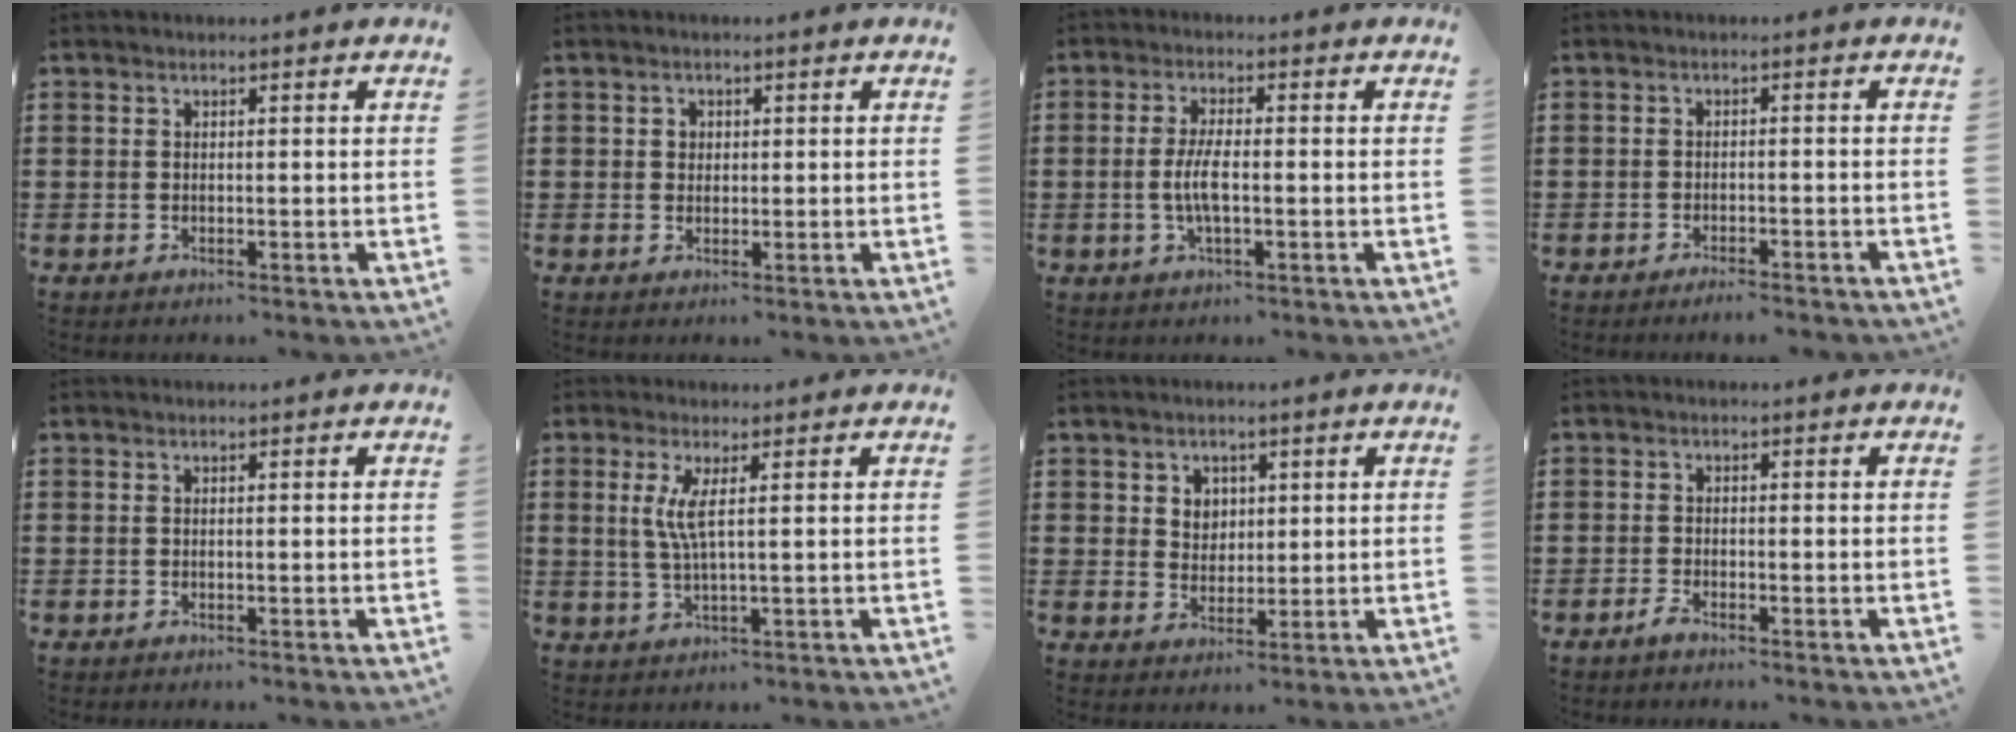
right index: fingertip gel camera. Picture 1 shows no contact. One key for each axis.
{"total": 1.4, "fx": 0.3, "fy": 1.3, "fz": 0.5, "tx": -0.013, "ty": 0.009, "tz": 0.005}
{"total": 4.4, "fx": -0.7, "fy": 1.2, "fz": 4.2, "tx": -0.096, "ty": -0.004, "tz": -0.022}
{"total": 1.9, "fx": -1.7, "fy": -0.2, "fz": 0.6, "tx": -0.012, "ty": -0.001, "tz": -0.033}
{"total": 0.0}
{"total": 4.2, "fx": 1.0, "fy": 0.1, "fz": 4.1, "tx": -0.090, "ty": -0.009, "tz": 0.013}
{"total": 3.3, "fx": 1.4, "fy": 2.9, "fz": 0.6, "tx": -0.018, "ty": 0.009, "tz": 0.023}
{"total": 1.4, "fx": -1.2, "fy": 0.1, "fz": 0.7, "tx": -0.023, "ty": -0.008, "tz": -0.023}